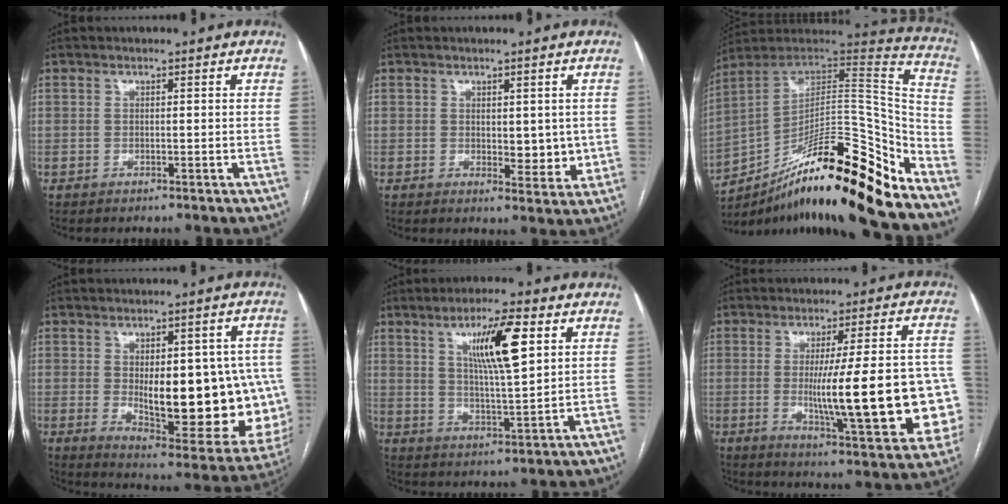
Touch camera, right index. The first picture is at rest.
{"total": 4.5, "force": [0.2, 2.3, 3.9], "torque": [-0.045, -0.011, 0.008]}
{"total": 26.6, "force": [-18.6, 3.2, 18.8], "torque": [-0.236, 0.021, -0.309]}
{"total": 21.0, "force": [-1.4, 8.0, 19.4], "torque": [-0.200, 0.010, 0.012]}
{"total": 10.5, "force": [4.1, 1.2, 9.6], "torque": [-0.165, 0.003, 0.071]}
{"total": 21.3, "force": [-2.7, 2.9, 20.9], "torque": [-0.225, 0.008, -0.021]}